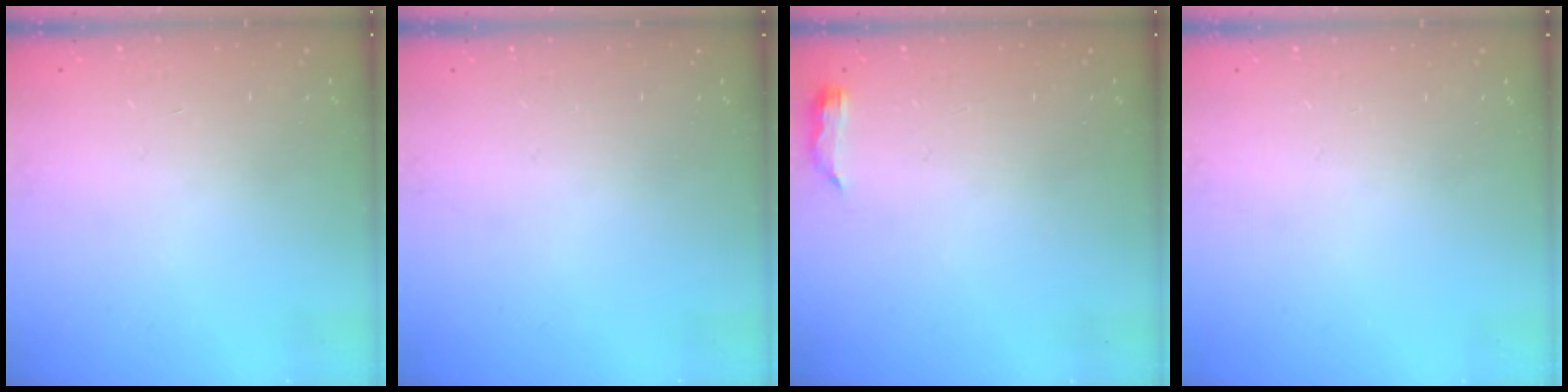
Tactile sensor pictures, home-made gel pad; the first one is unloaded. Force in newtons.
{"total": 0.0}
{"total": 5.1, "press": 4.8, "slide": 1.7}
{"total": 0.0}